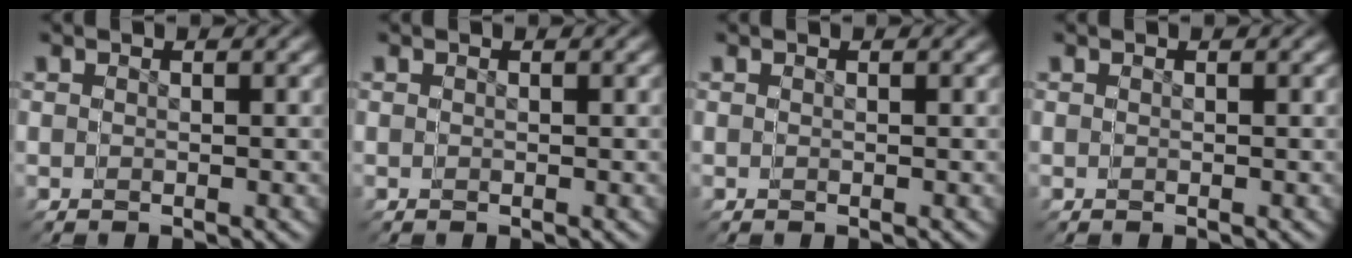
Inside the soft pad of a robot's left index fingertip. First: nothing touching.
{"total": 0.0}
{"total": 0.0}
{"total": 0.0}